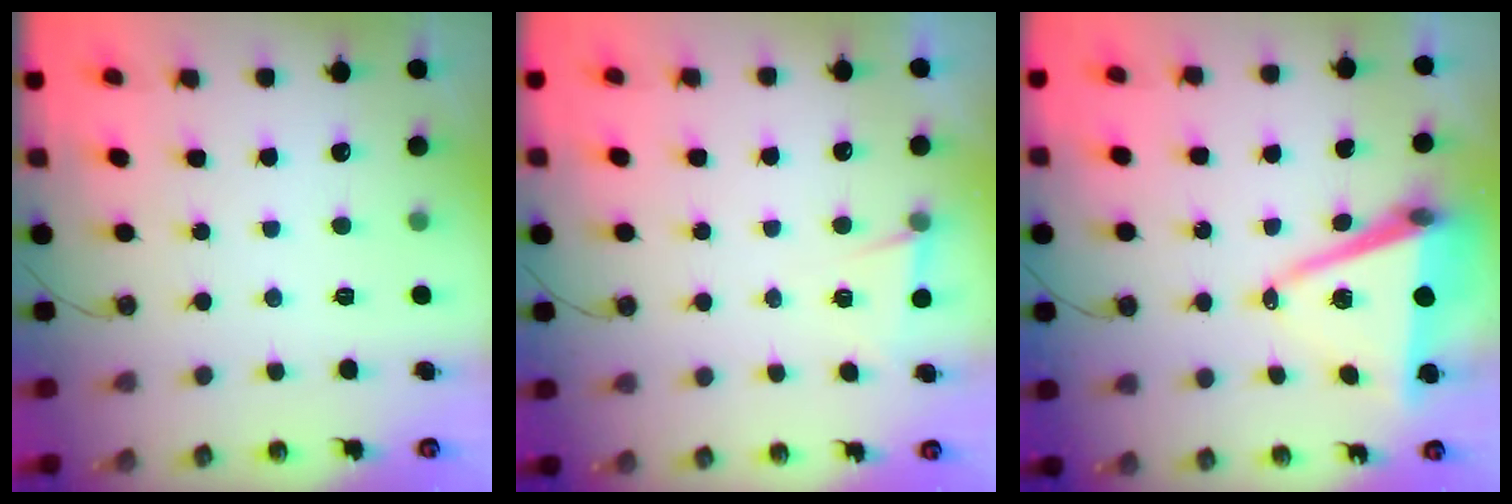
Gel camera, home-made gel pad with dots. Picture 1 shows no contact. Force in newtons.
{"total": 3.6, "press": 1.9, "slide": 3.1}
{"total": 11.0, "press": 10.2, "slide": 4.1}